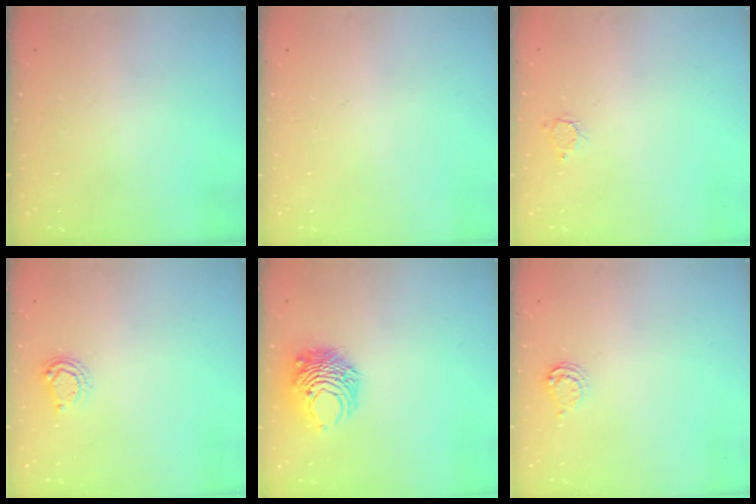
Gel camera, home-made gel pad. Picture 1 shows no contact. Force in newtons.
{"total": 0.0}
{"total": 2.6, "press": 2.6, "slide": 0.2}
{"total": 5.9, "press": 5.9, "slide": 0.6}
{"total": 8.7, "press": 8.7, "slide": 0.5}
{"total": 4.6, "press": 4.5, "slide": 0.6}